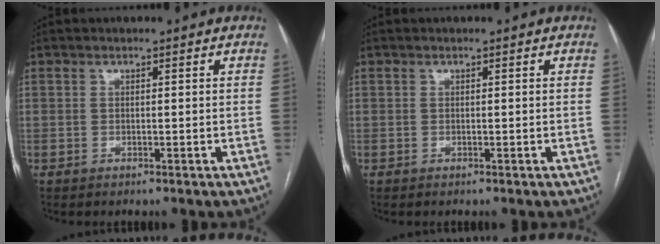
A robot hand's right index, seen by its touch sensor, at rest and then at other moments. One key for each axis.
{"total": 0.0}